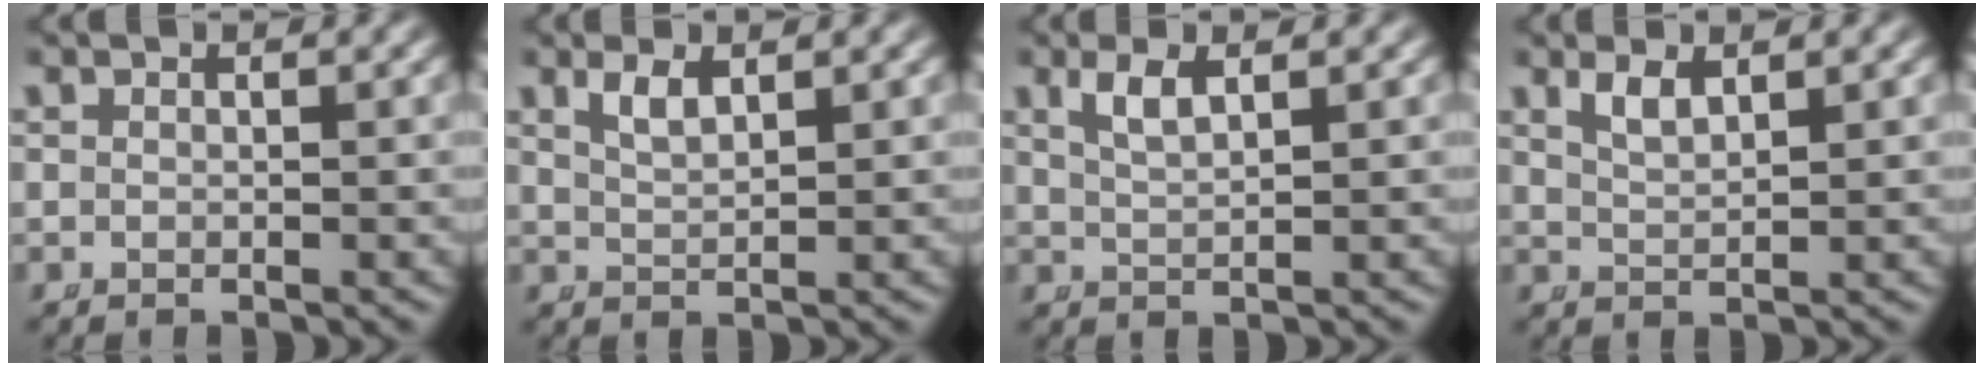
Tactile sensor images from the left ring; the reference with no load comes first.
{"total": 1.6, "force": [1.1, 0.1, 1.2], "torque": [-0.024, -0.006, 0.029]}
{"total": 1.9, "force": [1.1, 0.1, 1.6], "torque": [-0.033, -0.005, 0.031]}
{"total": 1.6, "force": [1.1, 0.1, 1.1], "torque": [-0.027, -0.008, 0.032]}